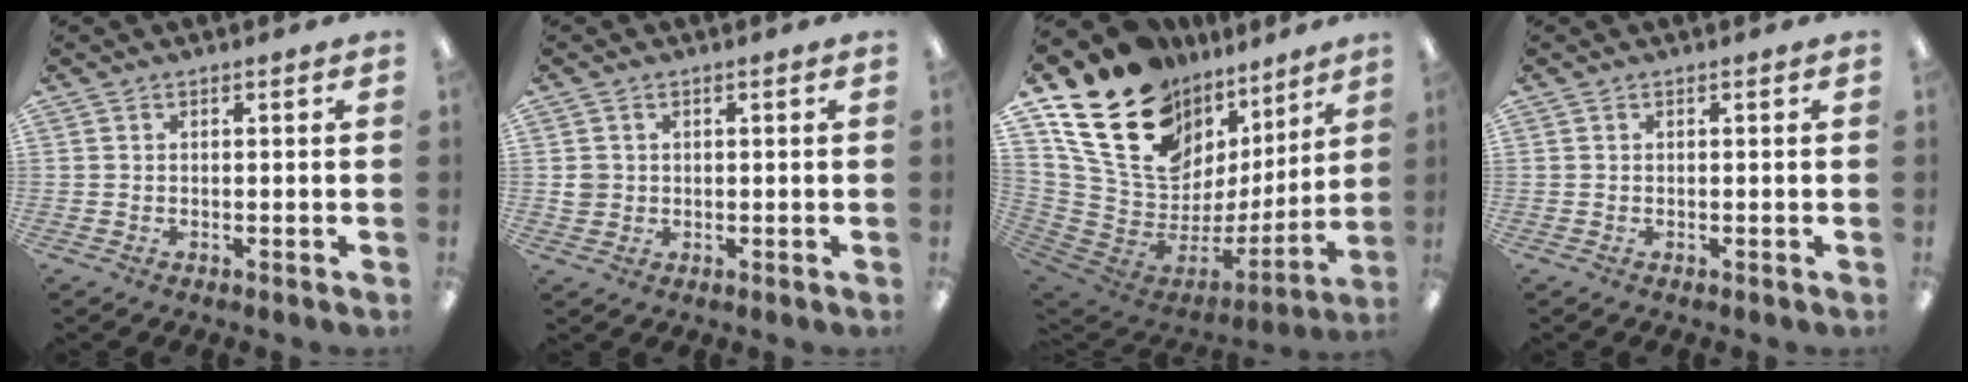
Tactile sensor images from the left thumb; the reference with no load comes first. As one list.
[{"total": 2.4, "force": [0.3, 2.3, 0.7], "torque": [-0.014, 0.005, 0.005]}, {"total": 20.8, "force": [13.2, 12.8, 9.7], "torque": [-0.182, -0.094, 0.260]}, {"total": 0.0}]